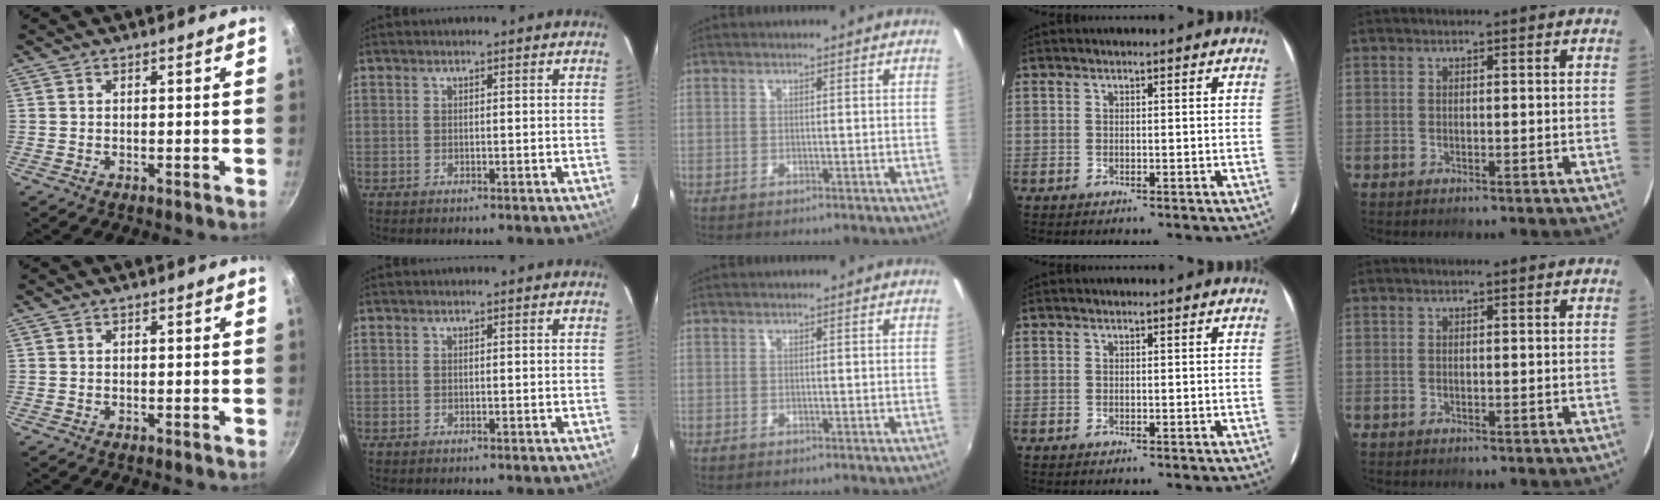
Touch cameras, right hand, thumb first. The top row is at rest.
{}